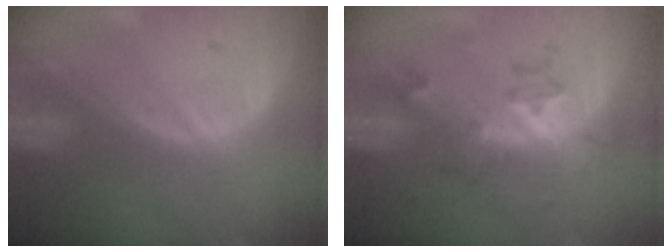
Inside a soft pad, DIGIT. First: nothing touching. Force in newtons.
{"total": 6.1, "press": 5.4, "slide": 2.9}